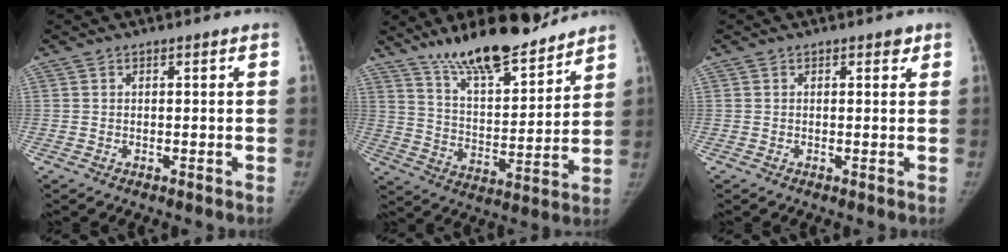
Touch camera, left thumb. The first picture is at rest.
{"total": 17.6, "force": [14.2, 4.7, 9.3], "torque": [-0.118, -0.081, 0.244]}
{"total": 1.3, "force": [0.8, 0.7, 0.7], "torque": [0.000, -0.003, 0.007]}